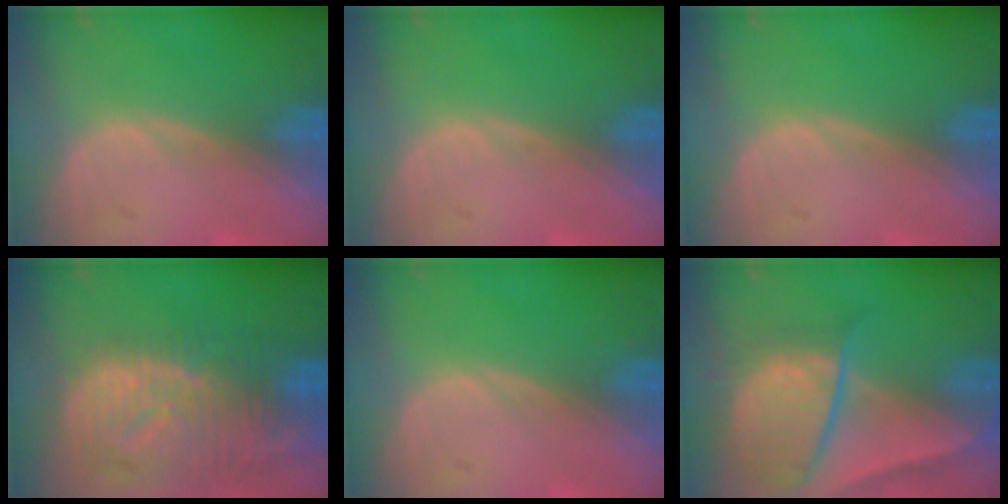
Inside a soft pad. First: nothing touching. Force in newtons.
{"total": 0.0}
{"total": 0.0}
{"total": 12.4, "press": 10.7, "slide": 6.3}
{"total": 0.0}
{"total": 10.2, "press": 8.6, "slide": 5.4}